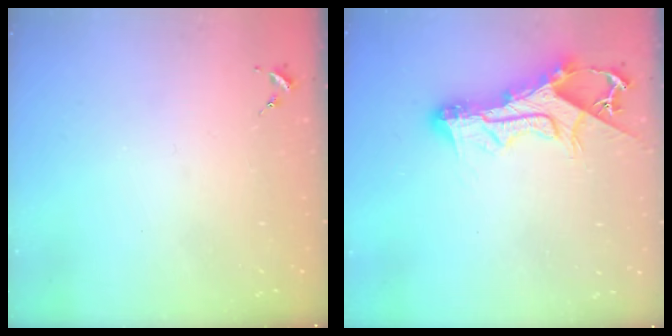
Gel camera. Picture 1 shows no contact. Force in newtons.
{"total": 13.0, "press": 12.9, "slide": 1.2}